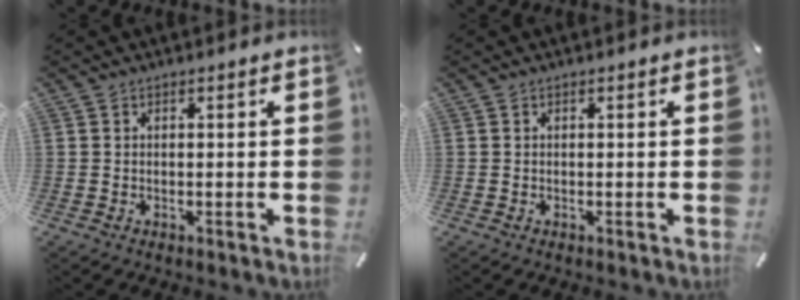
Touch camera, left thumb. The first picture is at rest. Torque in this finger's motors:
{"motor_torque": [-0.21, -0.16, 0.01, -0.02, 0.00]}